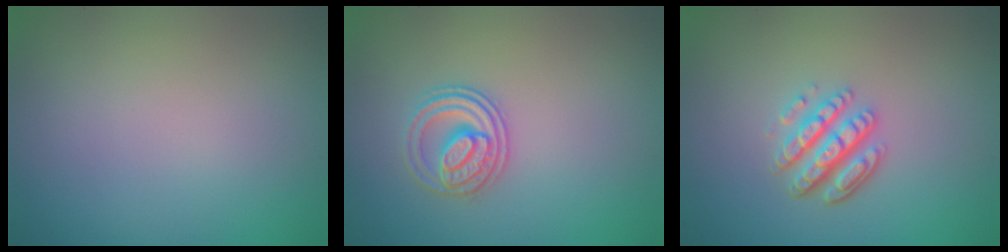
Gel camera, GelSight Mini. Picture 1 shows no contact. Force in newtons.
{"total": 2.6, "press": 2.6, "slide": 0.5}
{"total": 4.3, "press": 3.3, "slide": 2.8}